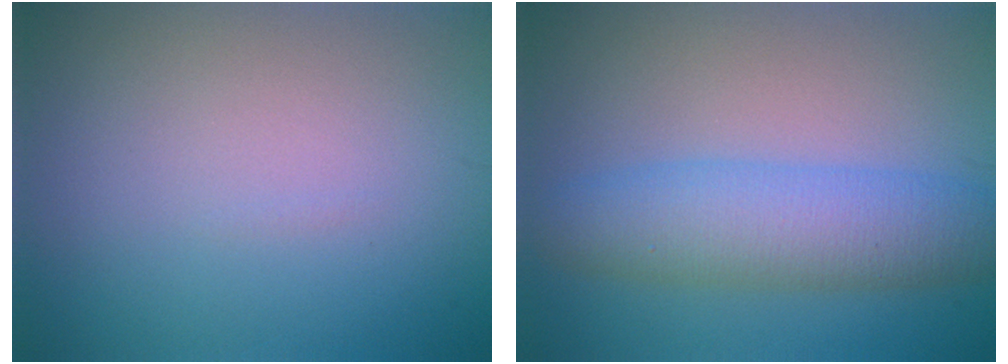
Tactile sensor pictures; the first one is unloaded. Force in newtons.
{"total": 5.9, "press": 5.9, "slide": 0.1}